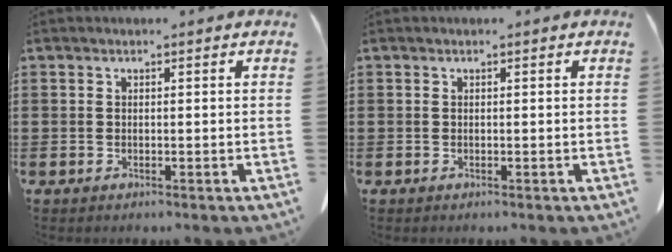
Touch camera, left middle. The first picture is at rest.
{"total": 0.0}